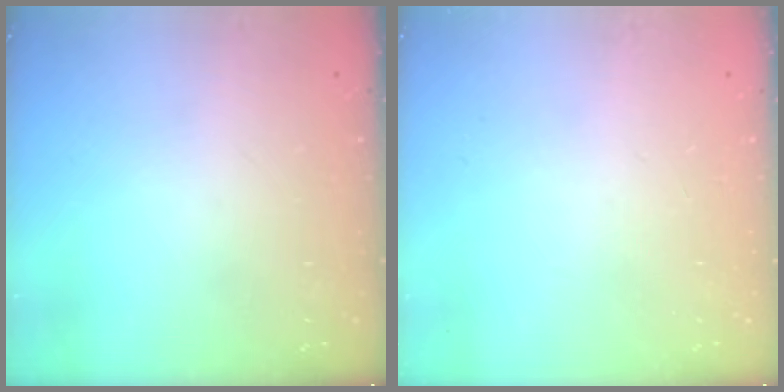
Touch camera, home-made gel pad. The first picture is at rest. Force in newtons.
{"total": 0.0}